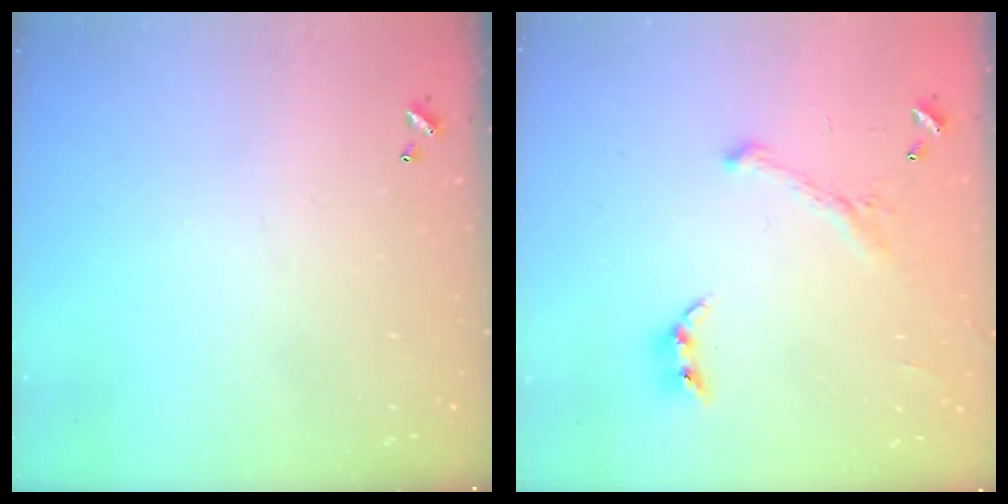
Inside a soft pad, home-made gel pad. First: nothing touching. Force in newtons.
{"total": 1.0, "press": 0.7, "slide": 0.7}